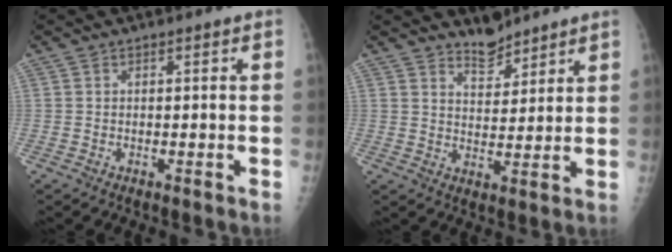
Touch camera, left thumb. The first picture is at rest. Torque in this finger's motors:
{"motor_torque": [-0.02, -0.02, 0.04, 0.01, 0.00]}